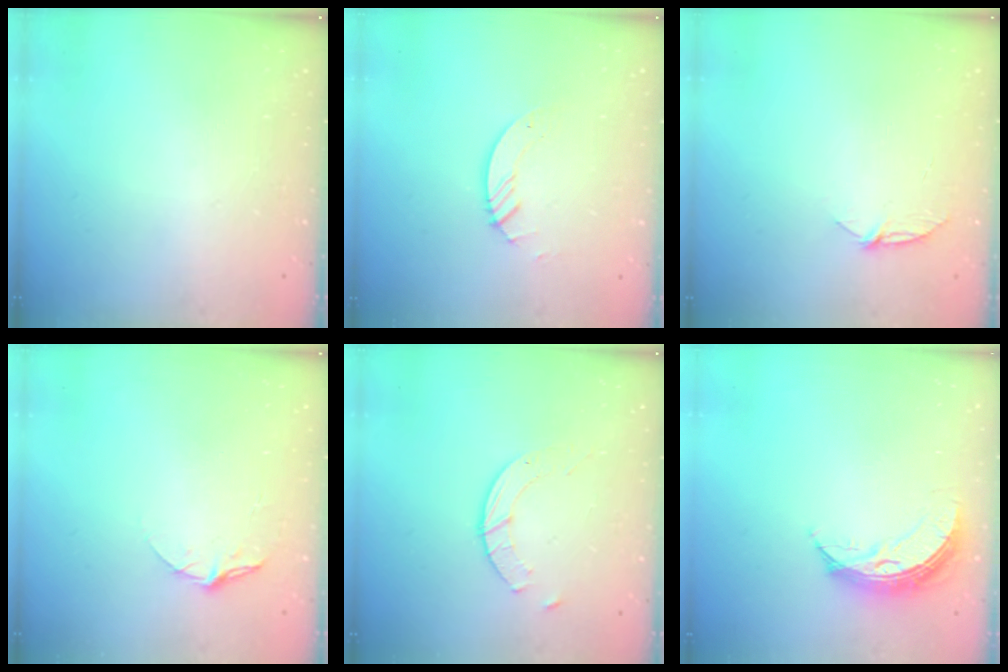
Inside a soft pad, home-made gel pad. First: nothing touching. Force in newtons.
{"total": 2.9, "press": 2.9, "slide": 0.3}
{"total": 4.9, "press": 4.8, "slide": 0.6}
{"total": 5.8, "press": 5.8, "slide": 0.5}
{"total": 5.1, "press": 5.1, "slide": 0.6}
{"total": 9.3, "press": 9.3, "slide": 0.0}